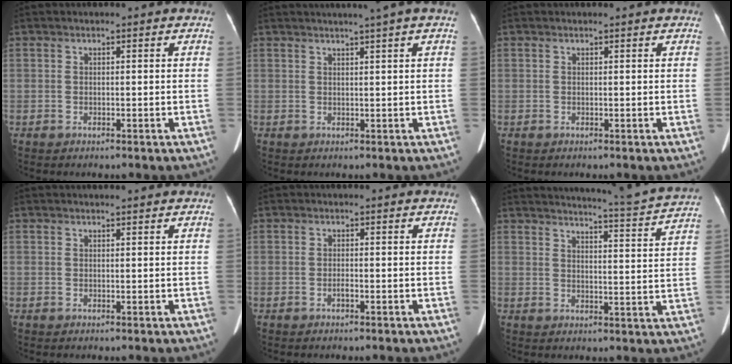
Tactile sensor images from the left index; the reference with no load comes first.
{"total": 3.6, "force": [2.7, -1.0, 2.2], "torque": [-0.031, 0.008, 0.039]}
{"total": 0.7, "force": [0.7, 0.0, 0.3], "torque": [-0.007, 0.006, 0.010]}
{"total": 1.6, "force": [1.5, 0.0, 0.5], "torque": [-0.008, 0.009, 0.023]}
{"total": 0.6, "force": [-0.4, 0.0, 0.4], "torque": [-0.010, 0.000, -0.005]}
{"total": 13.1, "force": [12.6, -1.7, 3.3], "torque": [-0.064, -0.040, 0.155]}